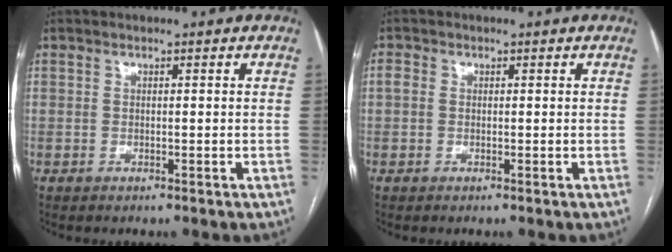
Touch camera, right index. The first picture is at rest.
{"total": 1.3, "force": [0.1, 1.1, 0.6], "torque": [-0.013, 0.009, 0.002]}